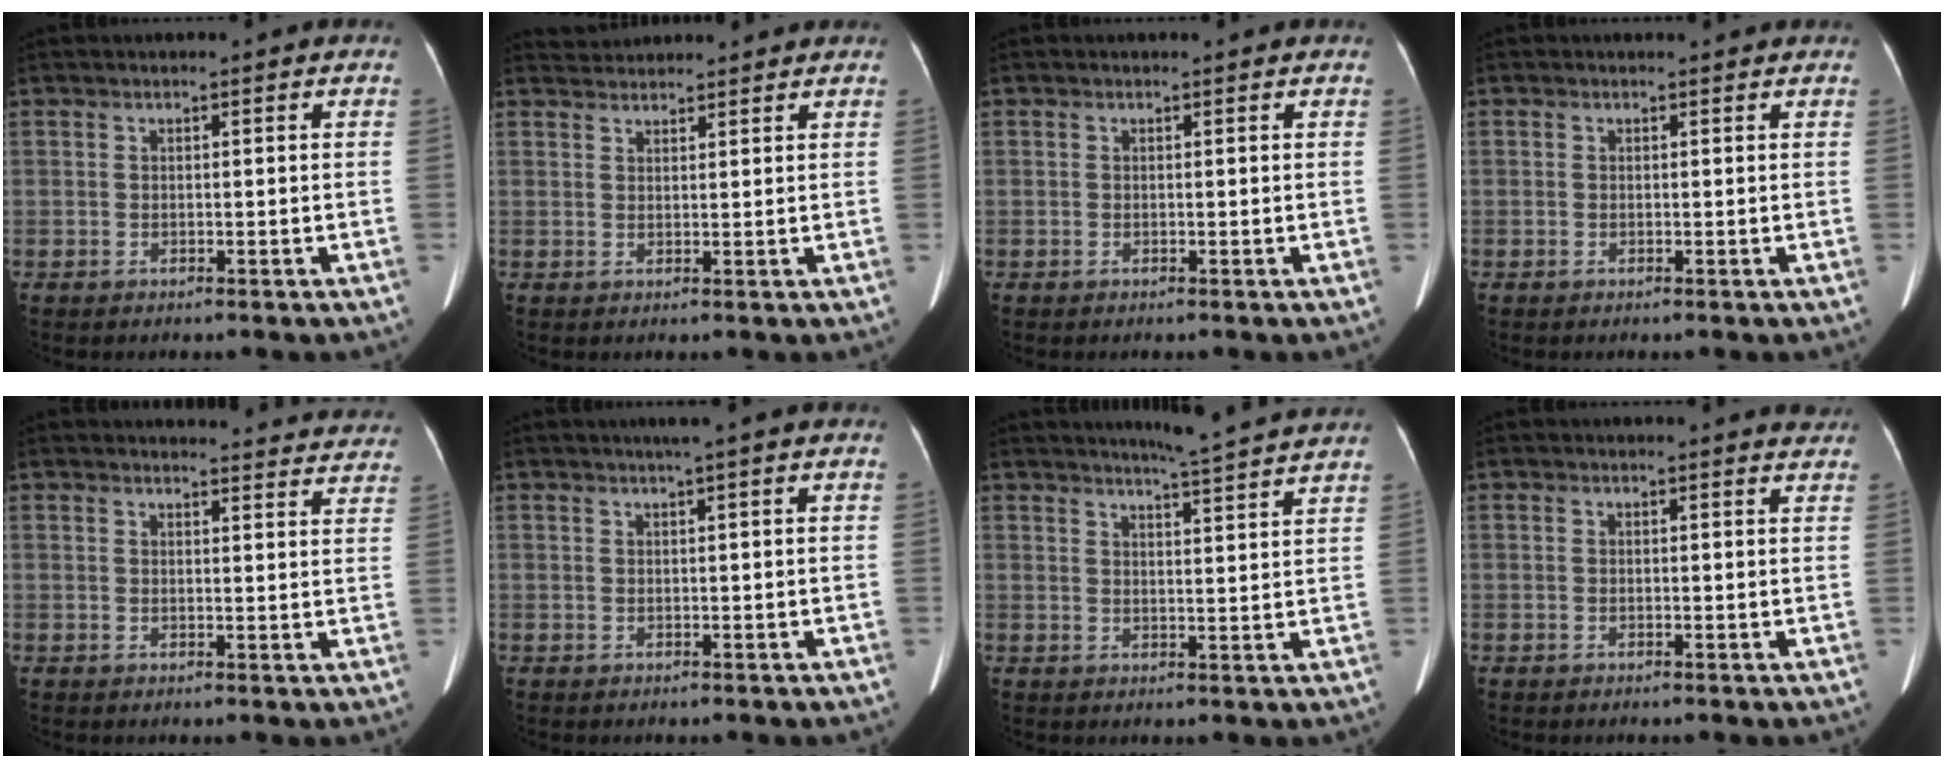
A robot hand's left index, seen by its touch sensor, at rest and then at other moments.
{"total": 4.5, "force": [4.4, 0.8, 0.3], "torque": [-0.008, 0.036, 0.072]}
{"total": 0.0}
{"total": 0.9, "force": [0.8, 0.5, 0.0], "torque": [-0.007, 0.012, 0.009]}
{"total": 17.0, "force": [16.5, 3.1, 2.7], "torque": [-0.005, -0.027, 0.168]}
{"total": 1.3, "force": [0.7, -0.3, 1.0], "torque": [-0.020, 0.006, 0.016]}
{"total": 8.4, "force": [7.8, -1.3, 3.0], "torque": [-0.051, 0.000, 0.095]}
{"total": 1.5, "force": [1.5, 0.1, 0.0], "torque": [-0.009, -0.011, 0.005]}